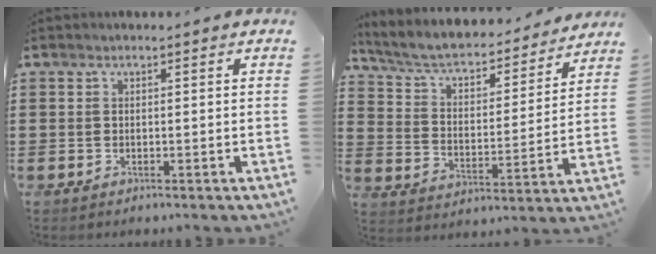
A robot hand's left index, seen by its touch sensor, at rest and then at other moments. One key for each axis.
{"total": 5.2, "fx": 4.5, "fy": 1.4, "fz": 2.2, "tx": -0.066, "ty": -0.038, "tz": 0.070}